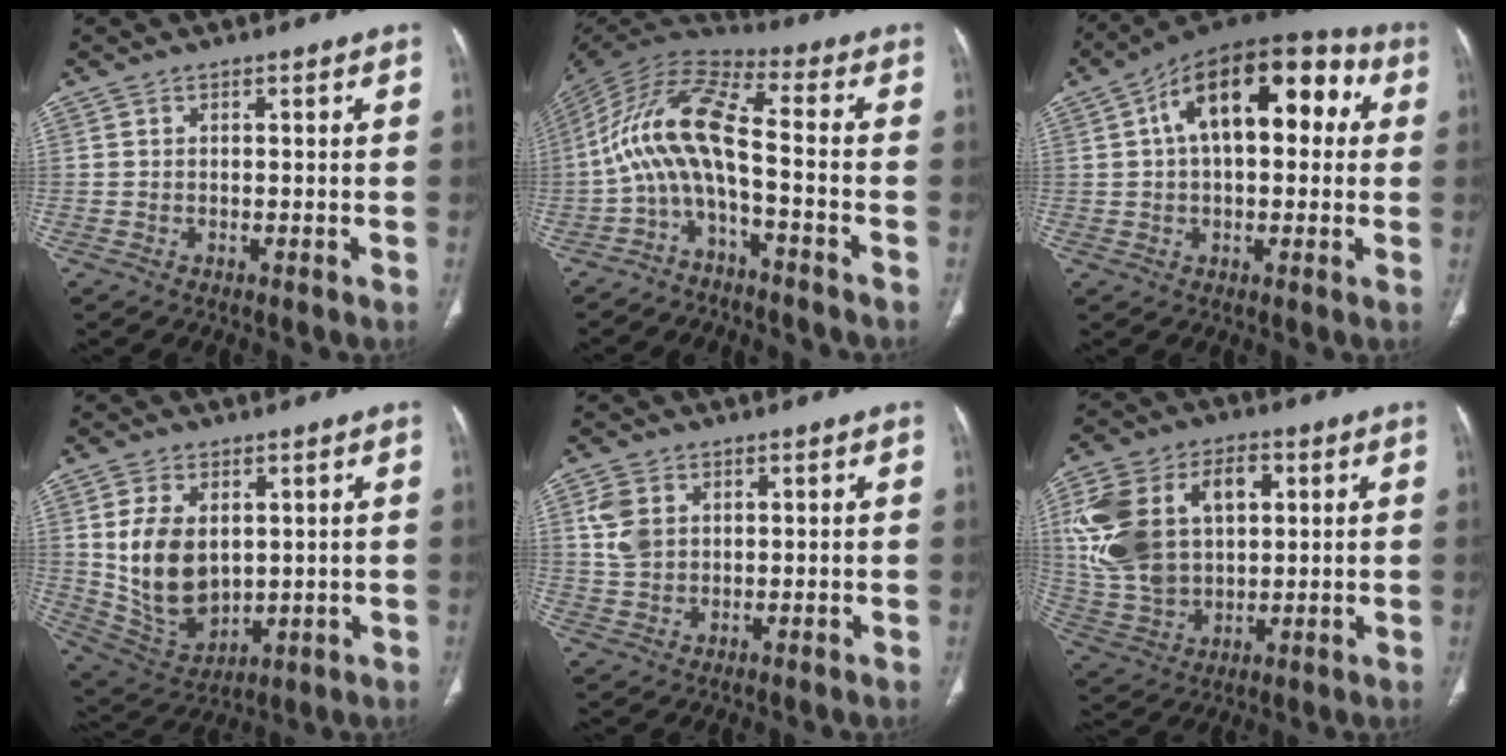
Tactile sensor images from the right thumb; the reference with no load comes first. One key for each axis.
{"total": 11.3, "fx": -4.4, "fy": 2.4, "fz": 10.1, "tx": -0.217, "ty": 0.085, "tz": -0.093}
{"total": 19.1, "fx": 4.4, "fy": 10.1, "fz": 15.6, "tx": -0.207, "ty": 0.041, "tz": 0.056}
{"total": 13.5, "fx": 2.0, "fy": 8.9, "fz": 10.0, "tx": -0.164, "ty": -0.014, "tz": 0.063}
{"total": 5.2, "fx": 1.7, "fy": 3.9, "fz": 3.1, "tx": -0.057, "ty": -0.002, "tz": 0.038}
{"total": 20.8, "fx": 4.5, "fy": 13.9, "fz": 14.8, "tx": -0.283, "ty": 0.010, "tz": 0.093}